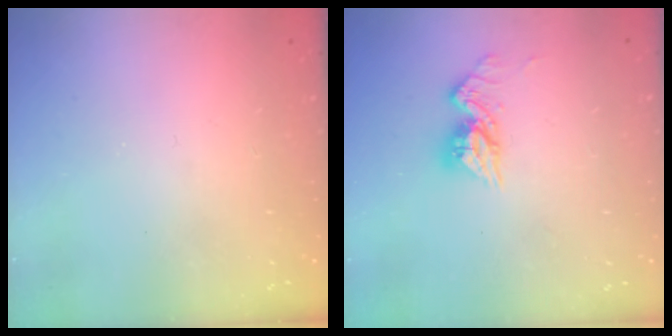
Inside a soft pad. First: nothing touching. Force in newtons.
{"total": 10.1, "press": 10.1, "slide": 0.7}